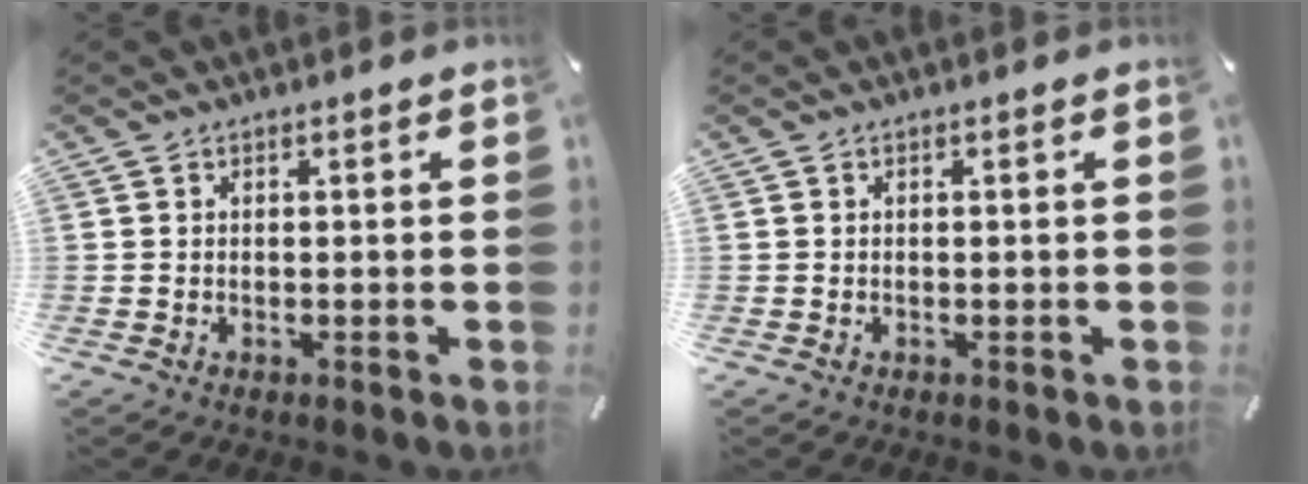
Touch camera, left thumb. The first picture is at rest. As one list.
[{"total": 0.0}]